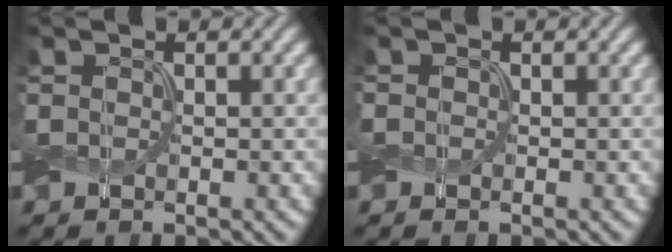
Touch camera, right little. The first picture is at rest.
{"total": 0.0}